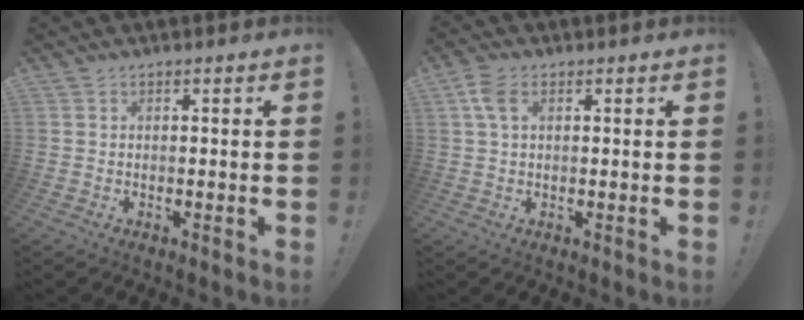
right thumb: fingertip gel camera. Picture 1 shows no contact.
{"total": 5.0, "force": [1.7, 2.8, 3.8], "torque": [-0.077, 0.001, 0.030]}